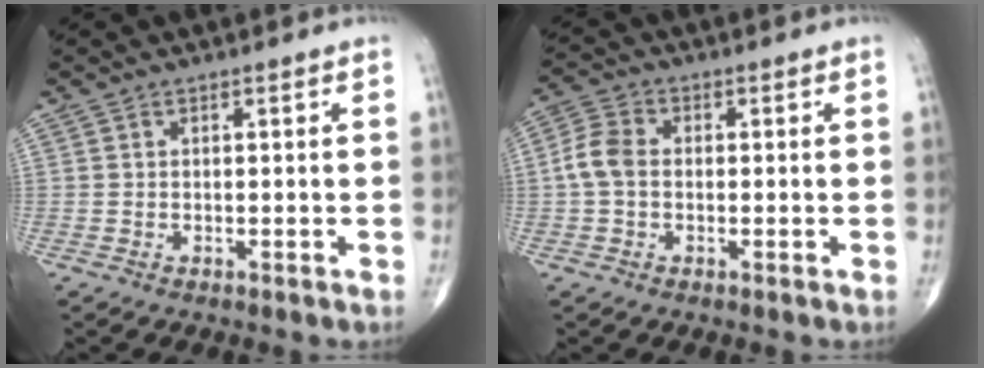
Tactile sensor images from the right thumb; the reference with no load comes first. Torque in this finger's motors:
{"motor_torque": [-0.17, 0.32, 0.23, -0.07, 0.10]}